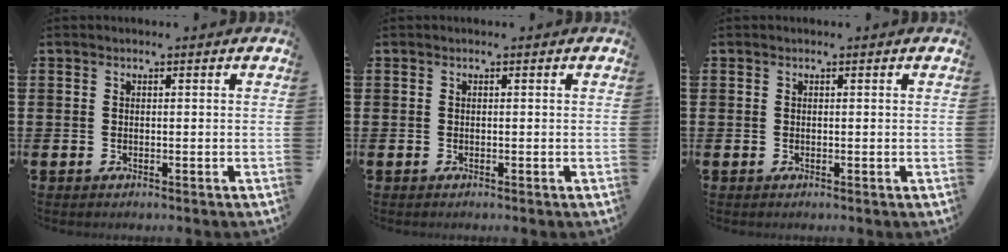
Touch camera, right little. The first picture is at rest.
{"total": 0.0}
{"total": 0.0}